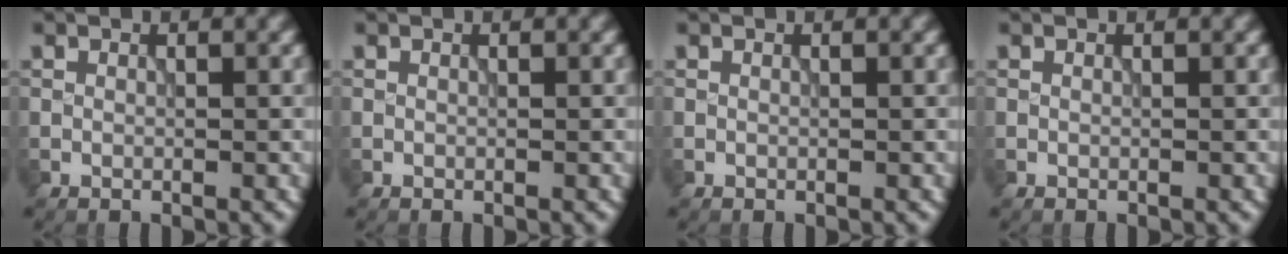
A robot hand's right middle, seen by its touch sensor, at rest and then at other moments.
{"total": 0.0}
{"total": 0.0}
{"total": 0.0}